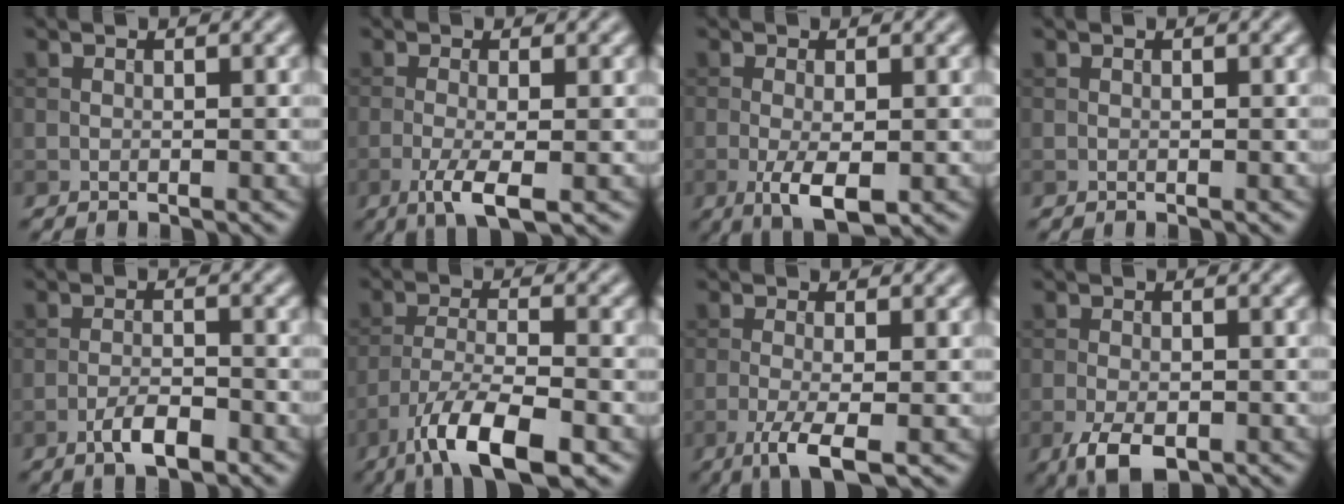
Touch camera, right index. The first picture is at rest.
{"total": 3.9, "force": [-1.5, 0.9, 3.5], "torque": [-0.068, -0.004, -0.029]}
{"total": 3.9, "force": [-1.2, 1.3, 3.4], "torque": [-0.064, -0.008, -0.020]}
{"total": 0.0}
{"total": 3.3, "force": [-1.9, 1.1, 2.4], "torque": [-0.045, 0.003, -0.037]}
{"total": 8.8, "force": [-5.3, 2.5, 6.5], "torque": [-0.116, -0.004, -0.098]}
{"total": 4.2, "force": [-1.8, 1.0, 3.7], "torque": [-0.071, -0.004, -0.038]}
{"total": 4.4, "force": [-2.2, 2.2, 3.2], "torque": [-0.062, -0.008, -0.038]}